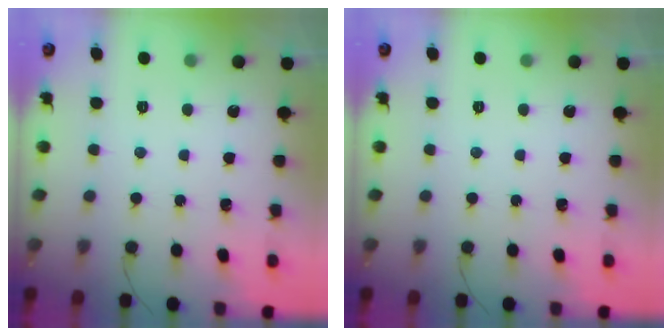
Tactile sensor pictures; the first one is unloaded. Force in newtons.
{"total": 0.0}